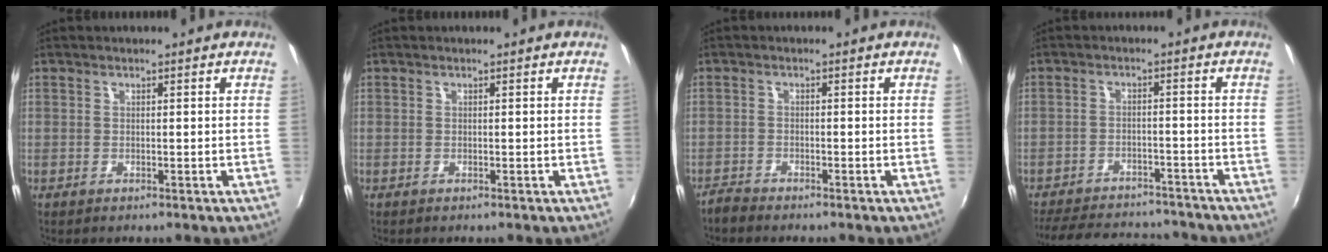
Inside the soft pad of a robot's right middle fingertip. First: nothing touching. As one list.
[{"total": 0.0}, {"total": 2.2, "force": [-2.1, 0.3, 0.2], "torque": [-0.013, -0.008, -0.047]}, {"total": 18.5, "force": [-16.0, 6.2, 6.8], "torque": [-0.156, 0.005, -0.218]}]